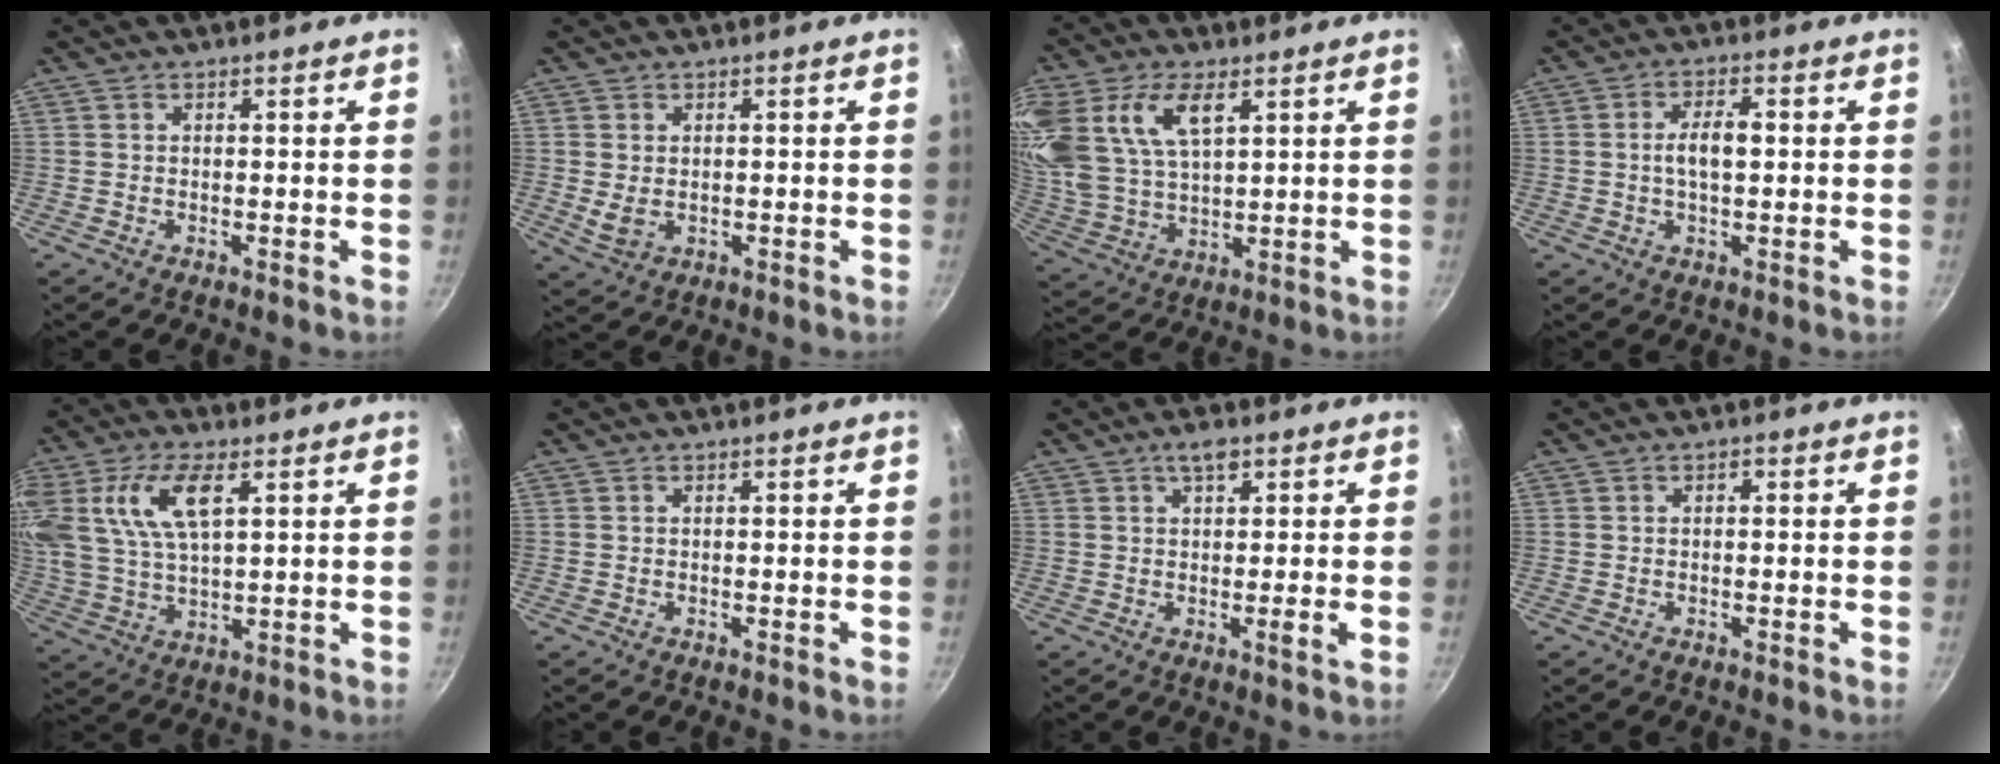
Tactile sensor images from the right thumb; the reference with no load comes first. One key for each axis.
{"total": 3.5, "fx": 0.0, "fy": 2.5, "fz": 2.4, "tx": -0.043, "ty": -0.007, "tz": 0.008}
{"total": 18.9, "fx": 8.0, "fy": 10.5, "fz": 13.5, "tx": -0.287, "ty": -0.002, "tz": 0.166}
{"total": 5.3, "fx": 0.2, "fy": 2.5, "fz": 4.7, "tx": -0.081, "ty": 0.014, "tz": 0.000}
{"total": 15.6, "fx": 5.4, "fy": 7.7, "fz": 12.4, "tx": -0.250, "ty": 0.001, "tz": 0.109}
{"total": 0.0}
{"total": 4.4, "fx": 1.3, "fy": 1.2, "fz": 4.0, "tx": -0.058, "ty": -0.005, "tz": 0.015}
{"total": 0.7, "fx": 0.1, "fy": 0.4, "fz": 0.5, "tx": -0.010, "ty": 0.008, "tz": 0.001}